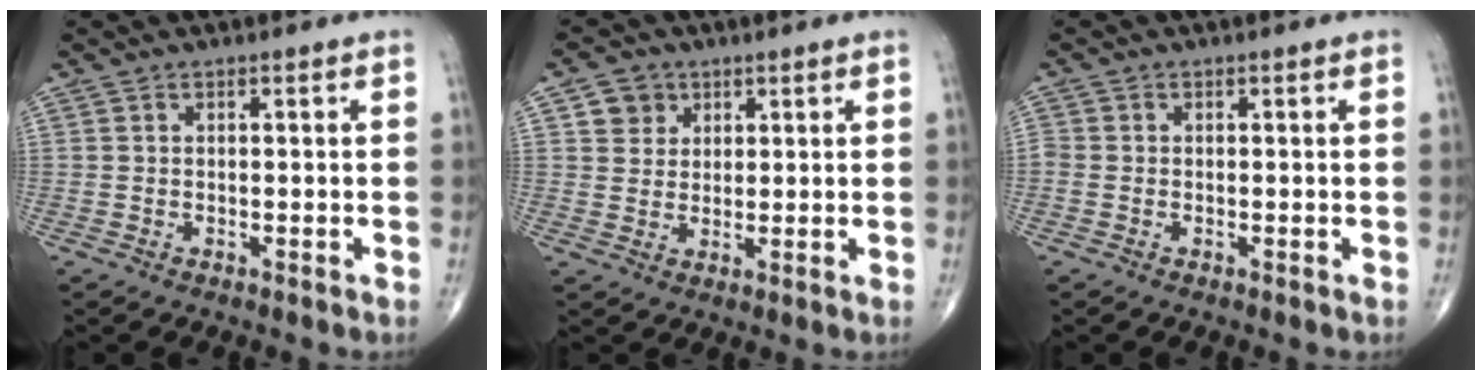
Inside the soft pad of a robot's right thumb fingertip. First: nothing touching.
{"total": 4.7, "force": [2.1, 4.1, 1.0], "torque": [0.007, -0.007, 0.034]}
{"total": 1.2, "force": [-0.4, 0.9, 0.7], "torque": [-0.016, 0.000, -0.013]}